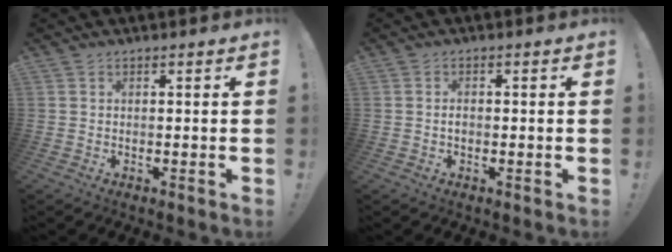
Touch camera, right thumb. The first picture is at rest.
{"total": 1.3, "force": [-0.4, 0.7, 1.0], "torque": [-0.010, 0.000, -0.010]}